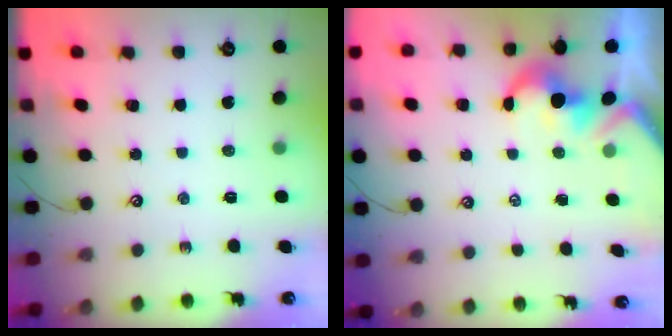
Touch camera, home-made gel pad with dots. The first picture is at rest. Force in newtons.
{"total": 1.9, "press": 1.8, "slide": 0.7}